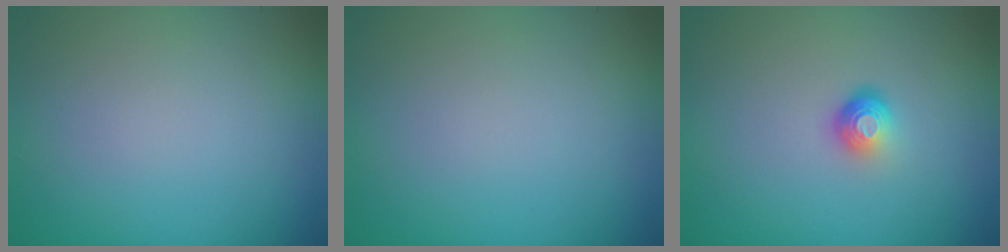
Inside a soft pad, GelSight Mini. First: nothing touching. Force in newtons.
{"total": 0.0}
{"total": 1.9, "press": 1.3, "slide": 1.4}